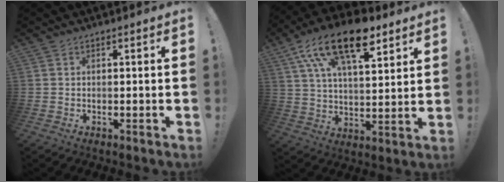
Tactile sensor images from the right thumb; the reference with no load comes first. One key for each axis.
{"total": 19.5, "fx": 11.5, "fy": 8.3, "fz": 13.4, "tx": -0.231, "ty": -0.059, "tz": 0.198}